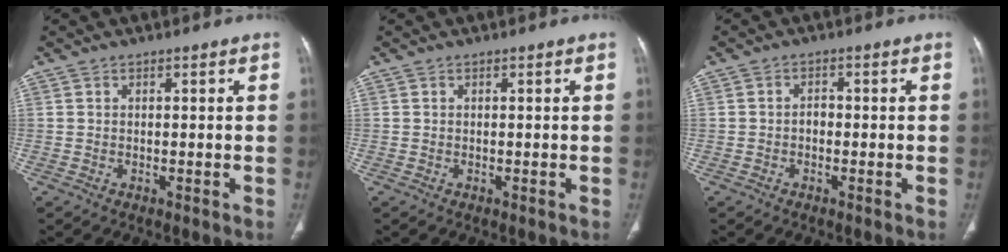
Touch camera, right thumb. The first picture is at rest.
{"total": 0.0}
{"total": 1.4, "force": [-0.5, 0.9, 0.9], "torque": [-0.008, 0.005, -0.011]}